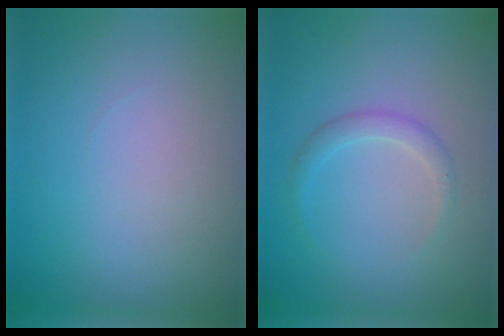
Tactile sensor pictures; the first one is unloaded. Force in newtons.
{"total": 1.5, "press": 1.5, "slide": 0.2}